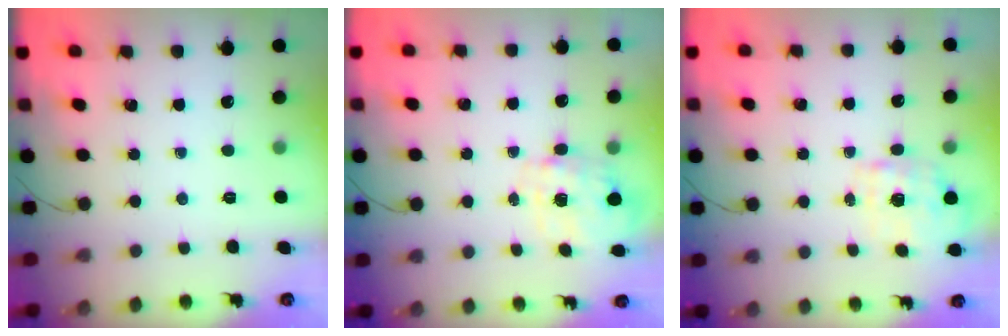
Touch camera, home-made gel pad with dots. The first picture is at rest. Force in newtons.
{"total": 3.9, "press": 3.8, "slide": 0.9}
{"total": 1.8, "press": 1.7, "slide": 0.6}